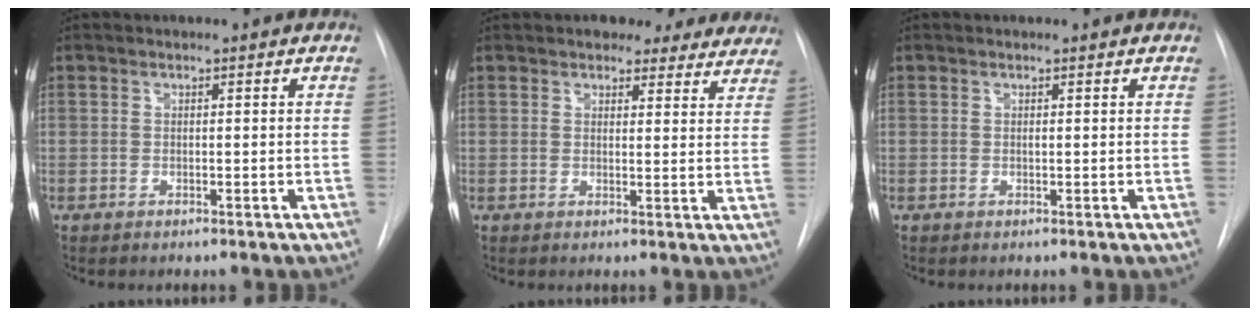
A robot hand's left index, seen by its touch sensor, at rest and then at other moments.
{"total": 10.0, "force": [8.6, 4.1, 3.0], "torque": [-0.001, -0.007, 0.084]}
{"total": 0.7, "force": [-0.7, 0.0, 0.1], "torque": [-0.005, -0.007, -0.011]}